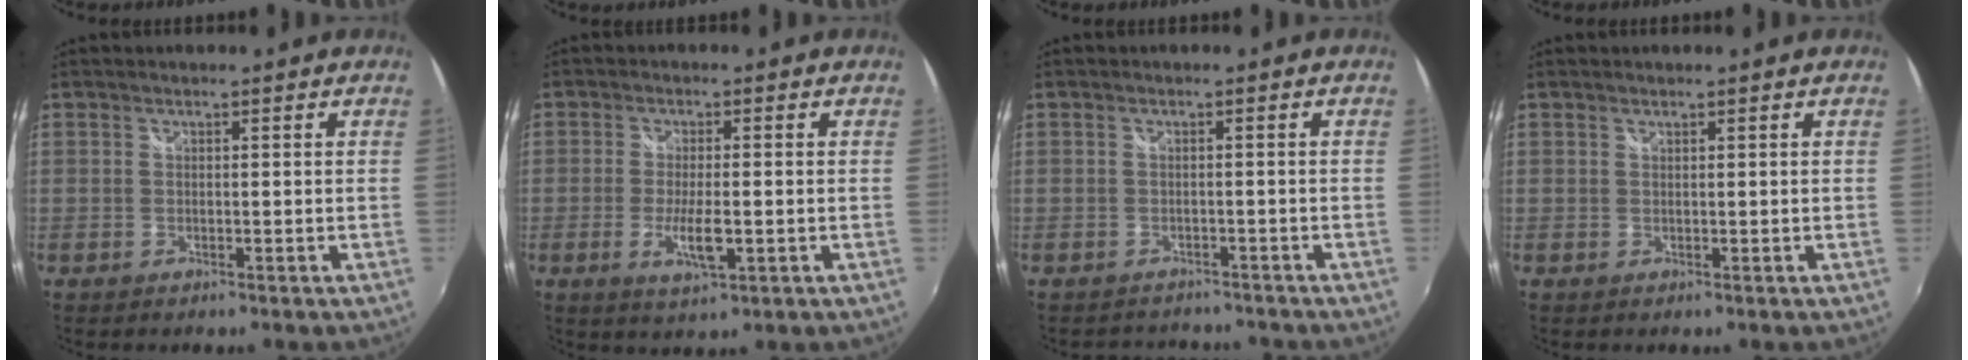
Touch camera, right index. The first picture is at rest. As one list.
[{"total": 5.4, "force": [-1.7, 1.4, 5.0], "torque": [-0.097, -0.014, -0.028]}, {"total": 5.2, "force": [-4.8, 1.7, 1.1], "torque": [-0.027, -0.008, -0.065]}, {"total": 0.0}]